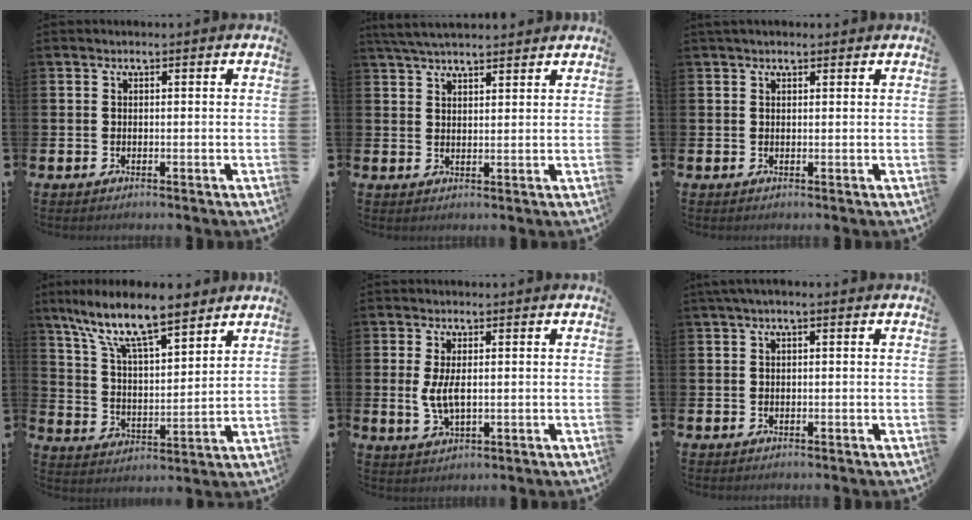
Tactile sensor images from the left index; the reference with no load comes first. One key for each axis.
{"total": 4.5, "fx": 4.2, "fy": 0.8, "fz": 1.3, "tx": -0.031, "ty": -0.012, "tz": 0.077}
{"total": 1.2, "fx": 1.1, "fy": 0.4, "fz": 0.4, "tx": 0.002, "ty": 0.000, "tz": 0.017}
{"total": 11.0, "fx": 9.2, "fy": 2.5, "fz": 5.5, "tx": -0.135, "ty": -0.046, "tz": 0.160}
{"total": 3.8, "fx": 0.5, "fy": 1.6, "fz": 3.4, "tx": -0.062, "ty": 0.004, "tz": 0.005}
{"total": 0.9, "fx": 0.2, "fy": 0.1, "fz": 0.9, "tx": -0.021, "ty": 0.004, "tz": 0.004}